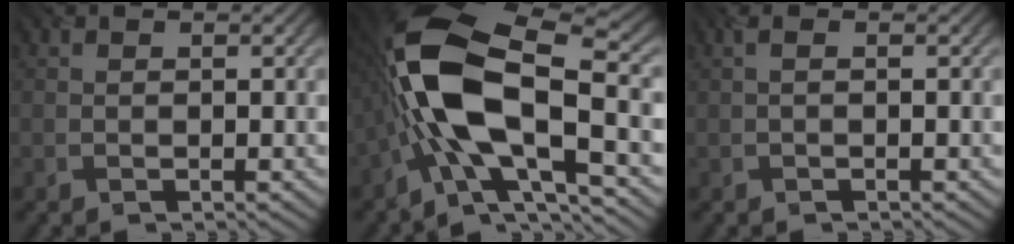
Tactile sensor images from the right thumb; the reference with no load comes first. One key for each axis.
{"total": 16.4, "fx": -2.7, "fy": 7.2, "fz": 14.4, "tx": -0.288, "ty": 0.006, "tz": -0.058}
{"total": 0.8, "fx": 0.0, "fy": 0.0, "fz": 0.8, "tx": -0.016, "ty": 0.005, "tz": -0.001}